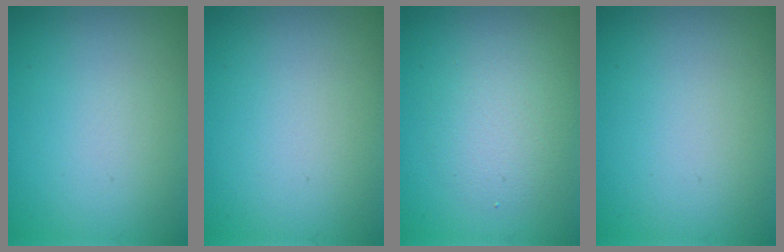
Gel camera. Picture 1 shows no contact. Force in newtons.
{"total": 0.0}
{"total": 3.0, "press": 3.0, "slide": 0.2}
{"total": 0.0}